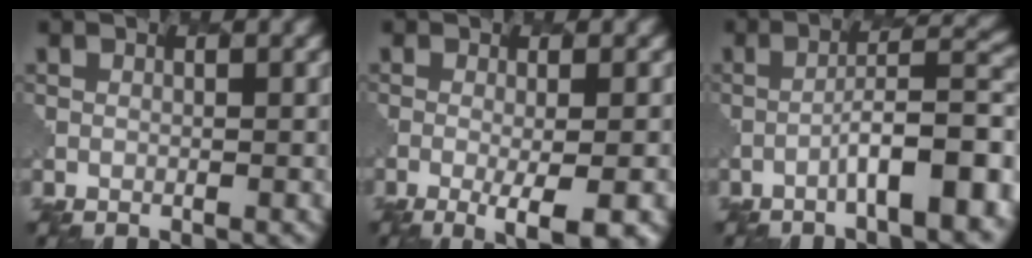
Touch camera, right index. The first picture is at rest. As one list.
[{"total": 4.9, "force": [-1.7, 1.2, 4.5], "torque": [-0.064, -0.003, -0.023]}, {"total": 8.3, "force": [-3.9, 1.7, 7.1], "torque": [-0.096, 0.026, -0.056]}]